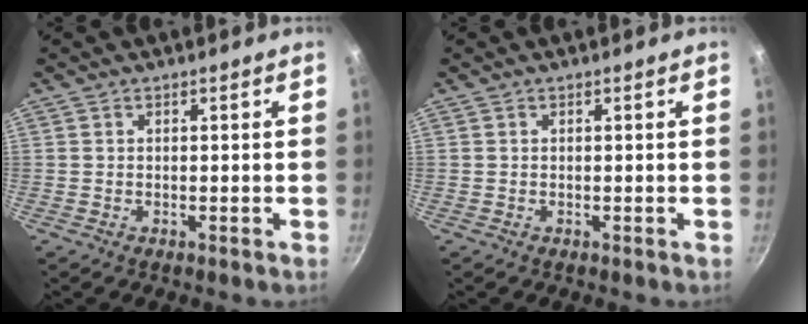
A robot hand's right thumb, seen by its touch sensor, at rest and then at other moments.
{"total": 0.0}